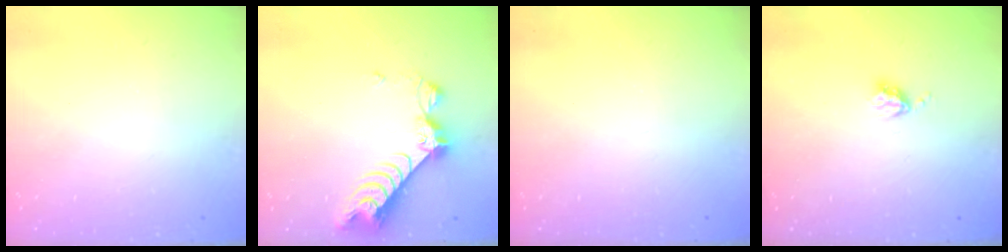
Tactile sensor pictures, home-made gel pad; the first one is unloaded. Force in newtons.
{"total": 9.0, "press": 8.9, "slide": 0.9}
{"total": 0.0}
{"total": 3.8, "press": 3.8, "slide": 0.5}